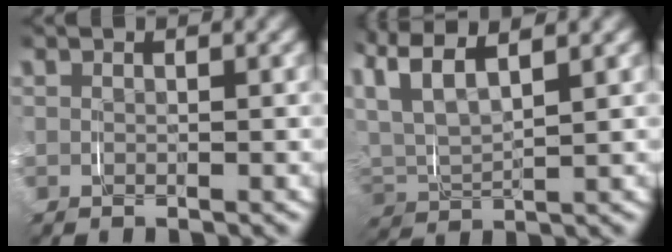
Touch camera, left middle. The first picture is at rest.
{"total": 7.4, "force": [3.0, 4.6, 4.9], "torque": [-0.140, -0.007, 0.052]}